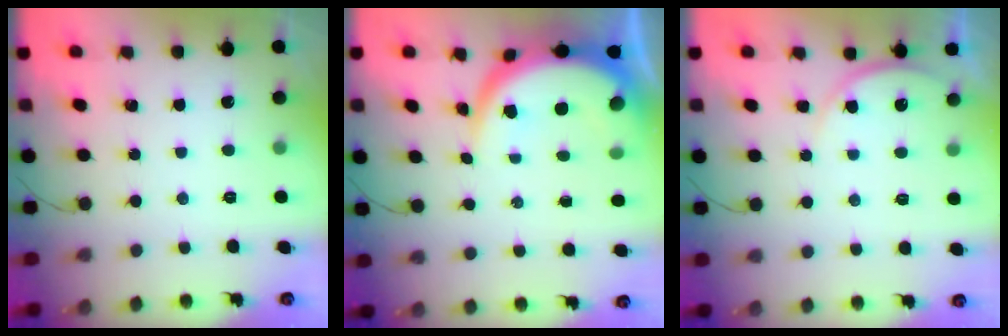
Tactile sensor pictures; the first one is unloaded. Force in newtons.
{"total": 8.9, "press": 8.9, "slide": 0.7}
{"total": 5.8, "press": 5.8, "slide": 0.6}